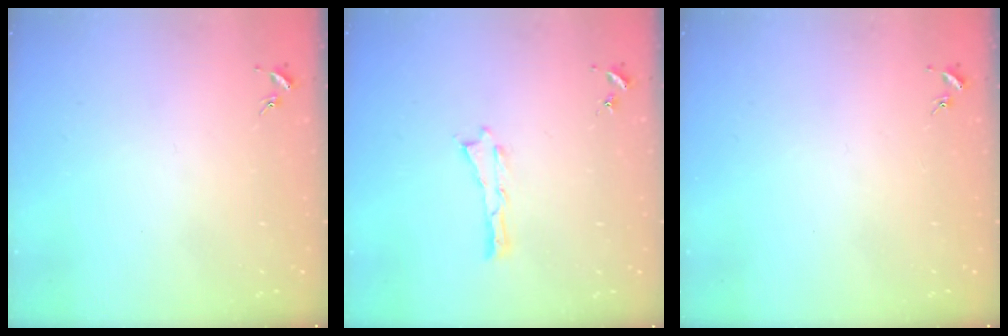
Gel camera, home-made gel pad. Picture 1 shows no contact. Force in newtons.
{"total": 0.0}
{"total": 0.0}